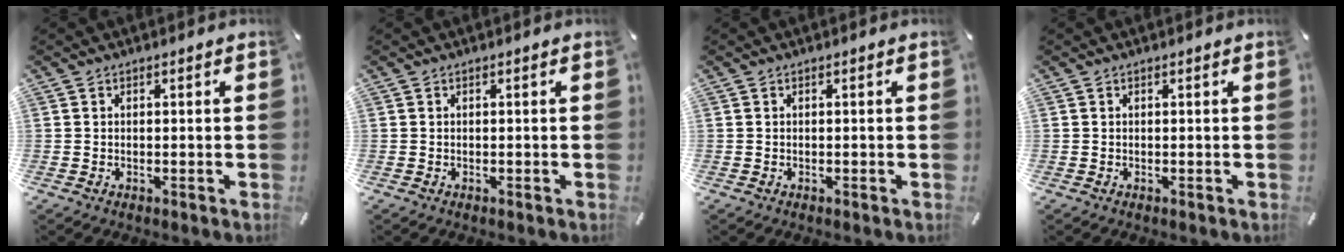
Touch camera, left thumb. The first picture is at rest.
{"total": 0.0}
{"total": 0.0}
{"total": 0.0}